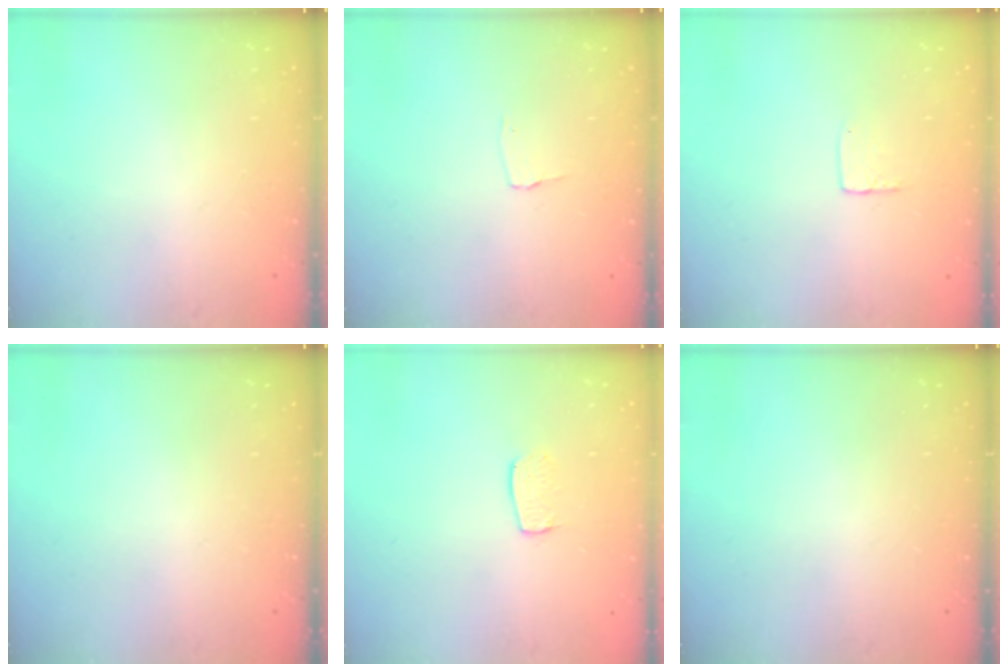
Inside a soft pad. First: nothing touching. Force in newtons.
{"total": 2.7, "press": 2.7, "slide": 0.3}
{"total": 3.9, "press": 3.9, "slide": 0.3}
{"total": 0.0}
{"total": 5.5, "press": 5.5, "slide": 0.4}
{"total": 0.0}